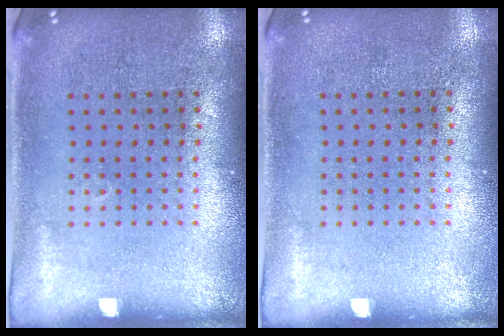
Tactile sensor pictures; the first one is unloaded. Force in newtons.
{"total": 0.0}